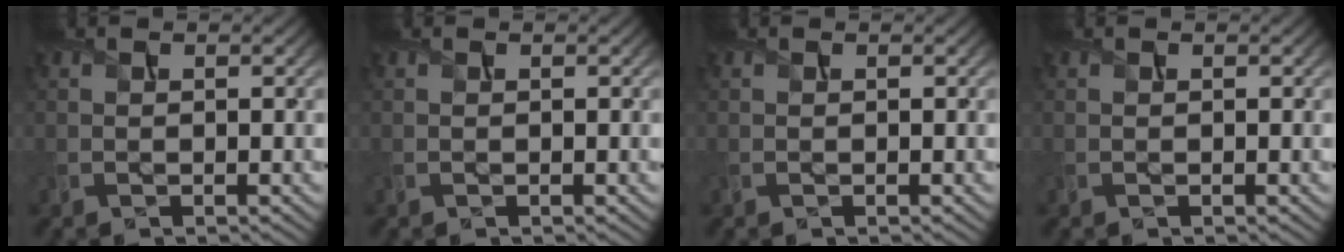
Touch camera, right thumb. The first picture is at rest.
{"total": 0.0}
{"total": 0.0}
{"total": 0.0}